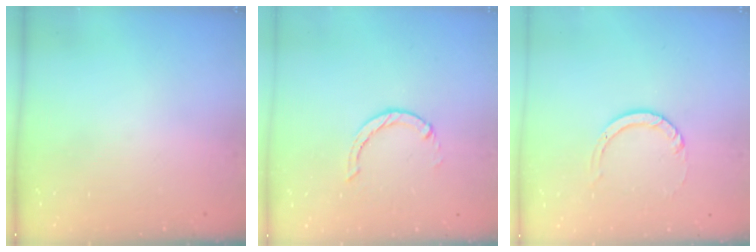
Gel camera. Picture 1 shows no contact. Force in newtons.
{"total": 0.0}
{"total": 3.9, "press": 3.9, "slide": 0.4}